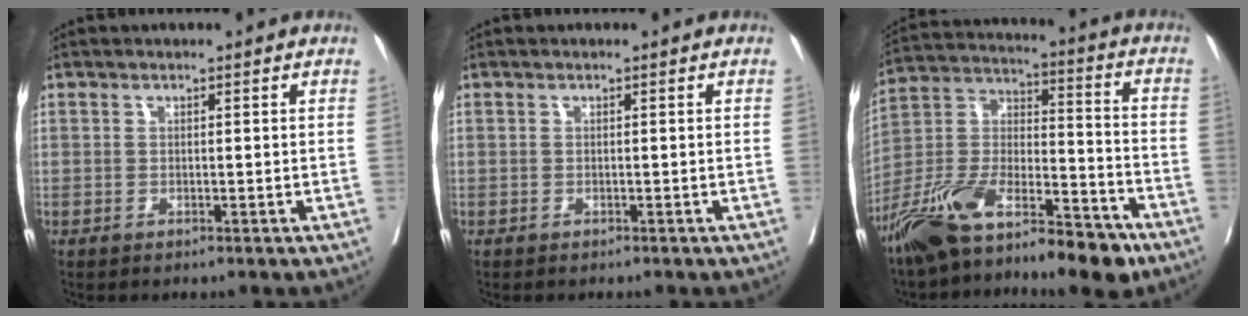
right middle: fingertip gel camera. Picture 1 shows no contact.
{"total": 0.0}
{"total": 19.2, "force": [-14.1, 5.5, 11.9], "torque": [-0.230, 0.010, -0.251]}